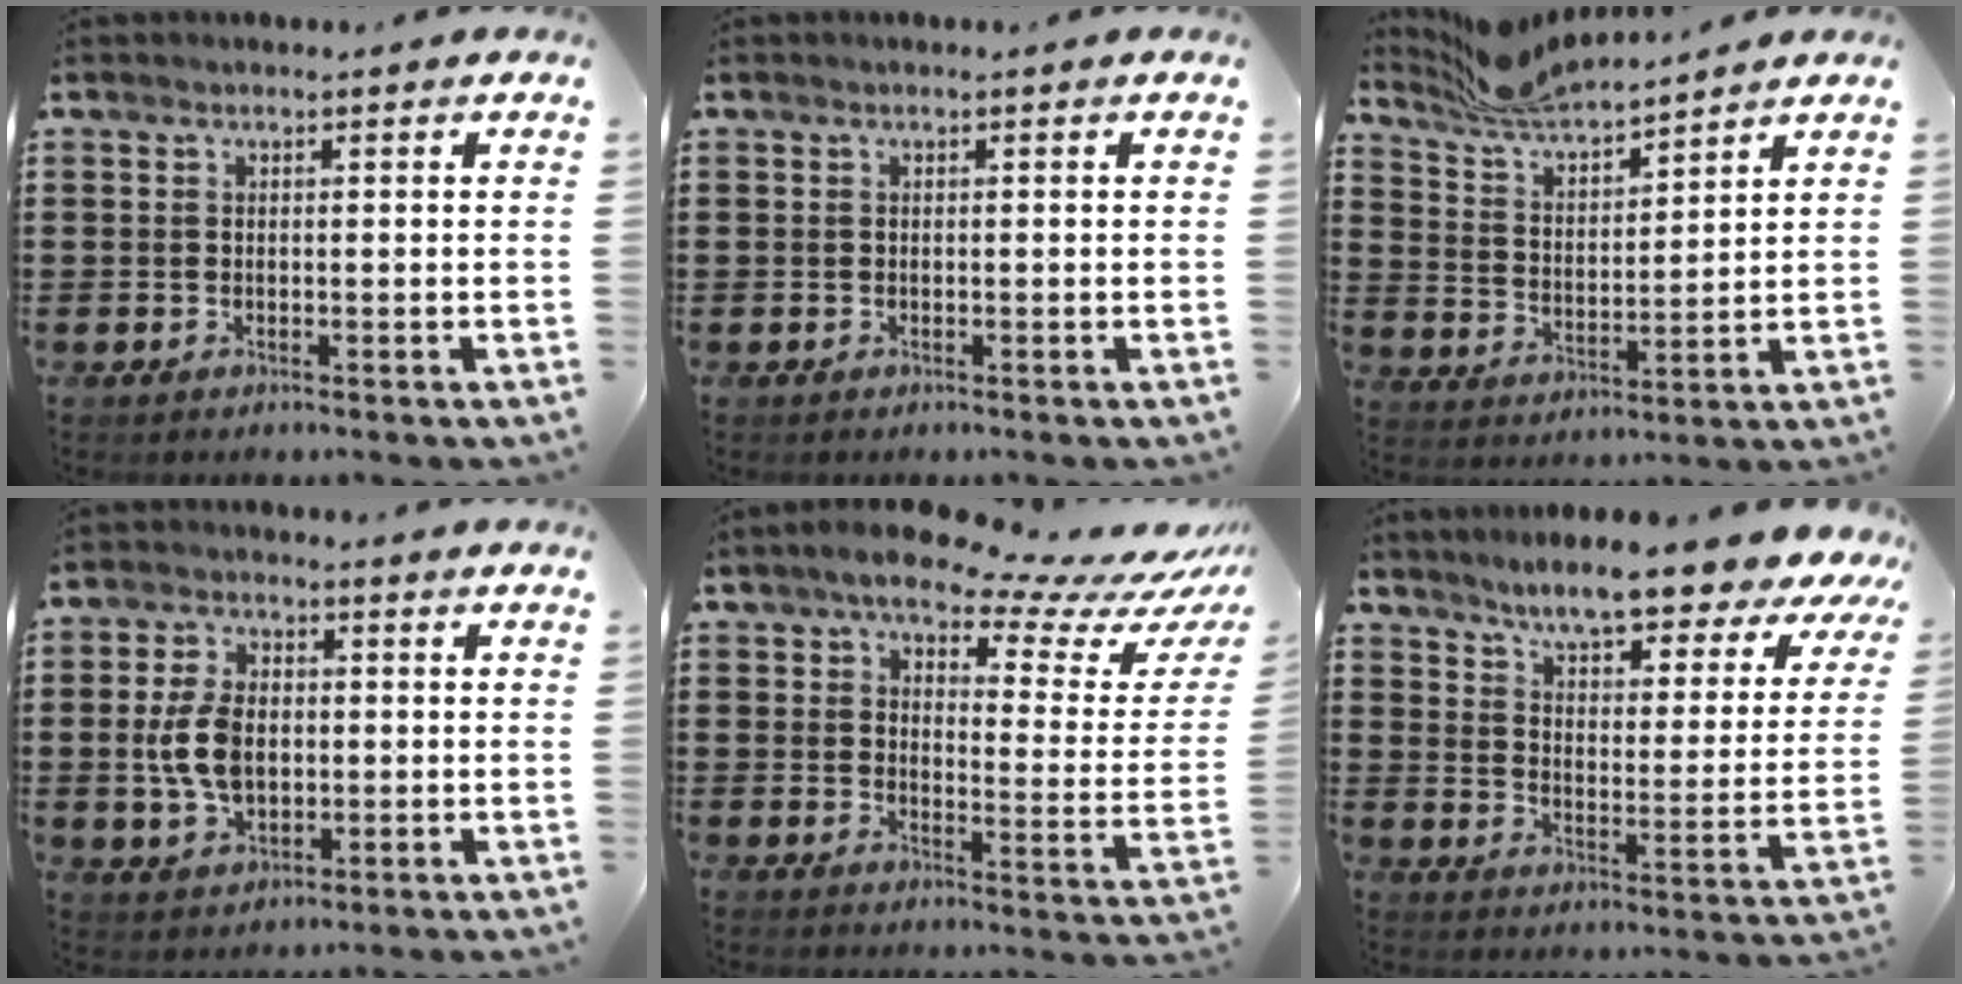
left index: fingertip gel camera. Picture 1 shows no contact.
{"total": 0.0}
{"total": 6.9, "force": [6.6, 0.4, 1.7], "torque": [-0.061, -0.033, 0.118]}
{"total": 7.4, "force": [-0.1, 4.8, 5.7], "torque": [-0.138, 0.006, -0.009]}
{"total": 9.5, "force": [7.8, 2.6, 4.7], "torque": [-0.089, -0.051, 0.130]}
{"total": 7.9, "force": [7.2, 0.0, 3.4], "torque": [-0.088, -0.046, 0.117]}